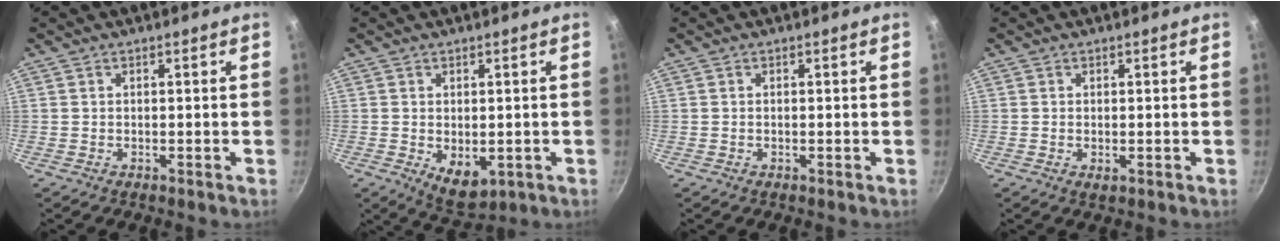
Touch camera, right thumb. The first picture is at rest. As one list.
[{"total": 6.3, "force": [-1.0, 3.9, 4.8], "torque": [-0.059, -0.014, 0.000]}, {"total": 0.0}, {"total": 0.9, "force": [-0.2, 0.5, 0.8], "torque": [-0.014, -0.003, -0.001]}]